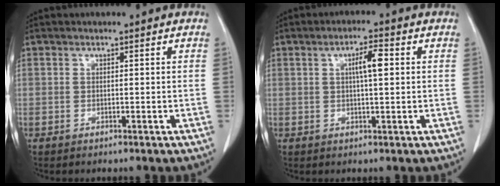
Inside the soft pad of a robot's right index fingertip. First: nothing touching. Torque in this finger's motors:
{"motor_torque": [0.17, 0.14, 0.05, 0.02]}